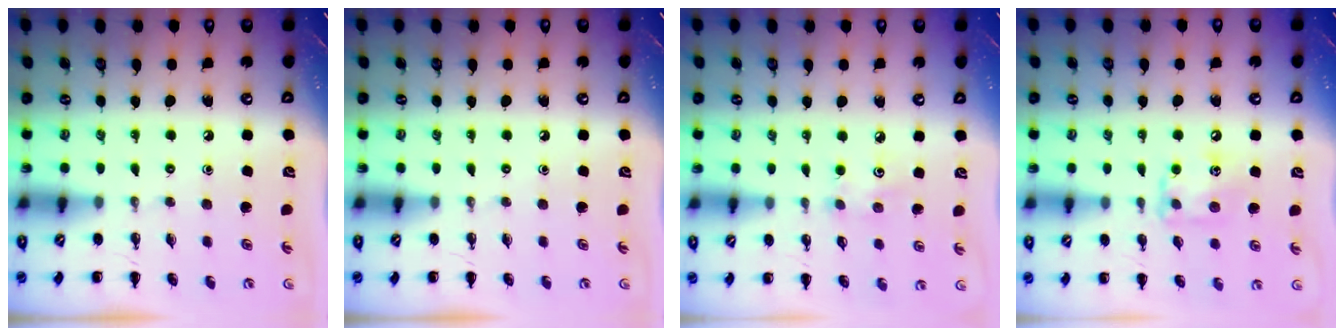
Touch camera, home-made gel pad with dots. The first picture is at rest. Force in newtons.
{"total": 0.0}
{"total": 3.6, "press": 3.5, "slide": 0.9}
{"total": 10.0, "press": 10.0, "slide": 0.7}